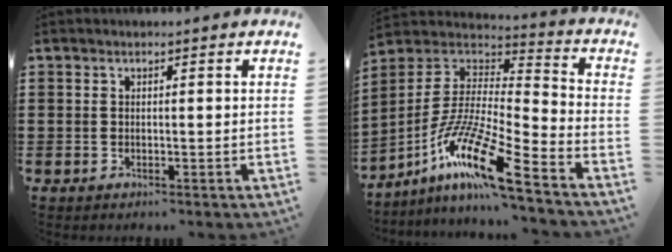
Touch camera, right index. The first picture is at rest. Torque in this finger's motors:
{"motor_torque": [-0.18, 1.13, 0.94, 0.21]}